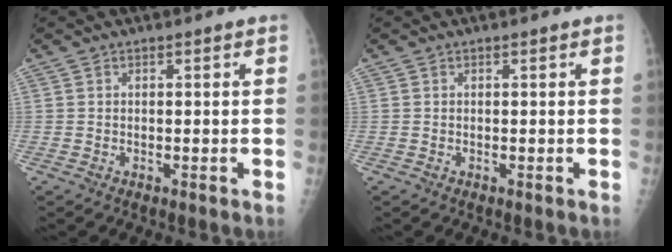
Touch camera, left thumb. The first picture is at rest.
{"total": 0.0}